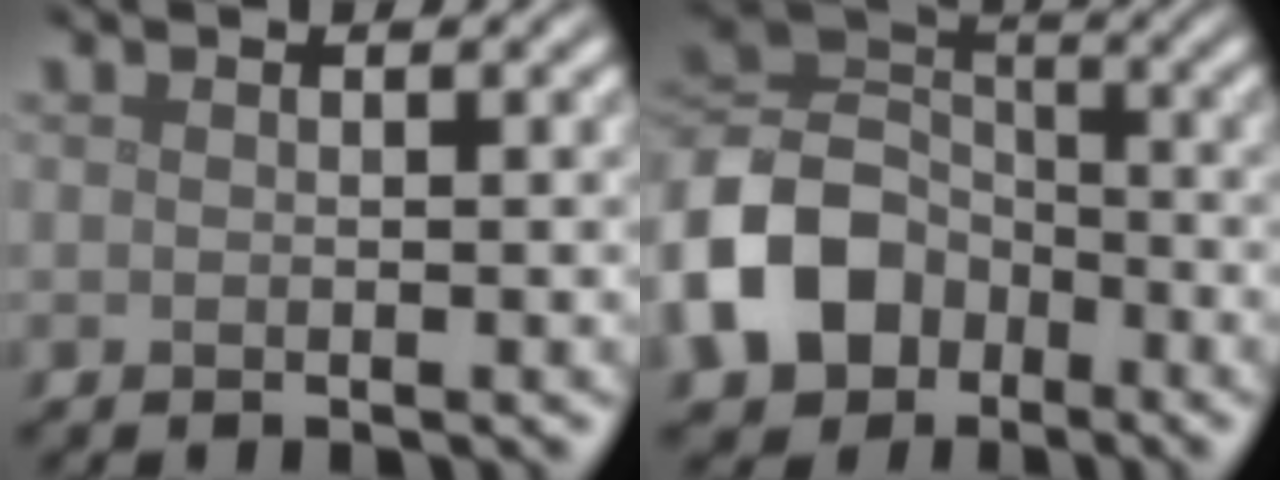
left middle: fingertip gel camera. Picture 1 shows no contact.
{"total": 10.0, "force": [-4.3, 7.5, 4.9], "torque": [-0.113, -0.003, -0.102]}